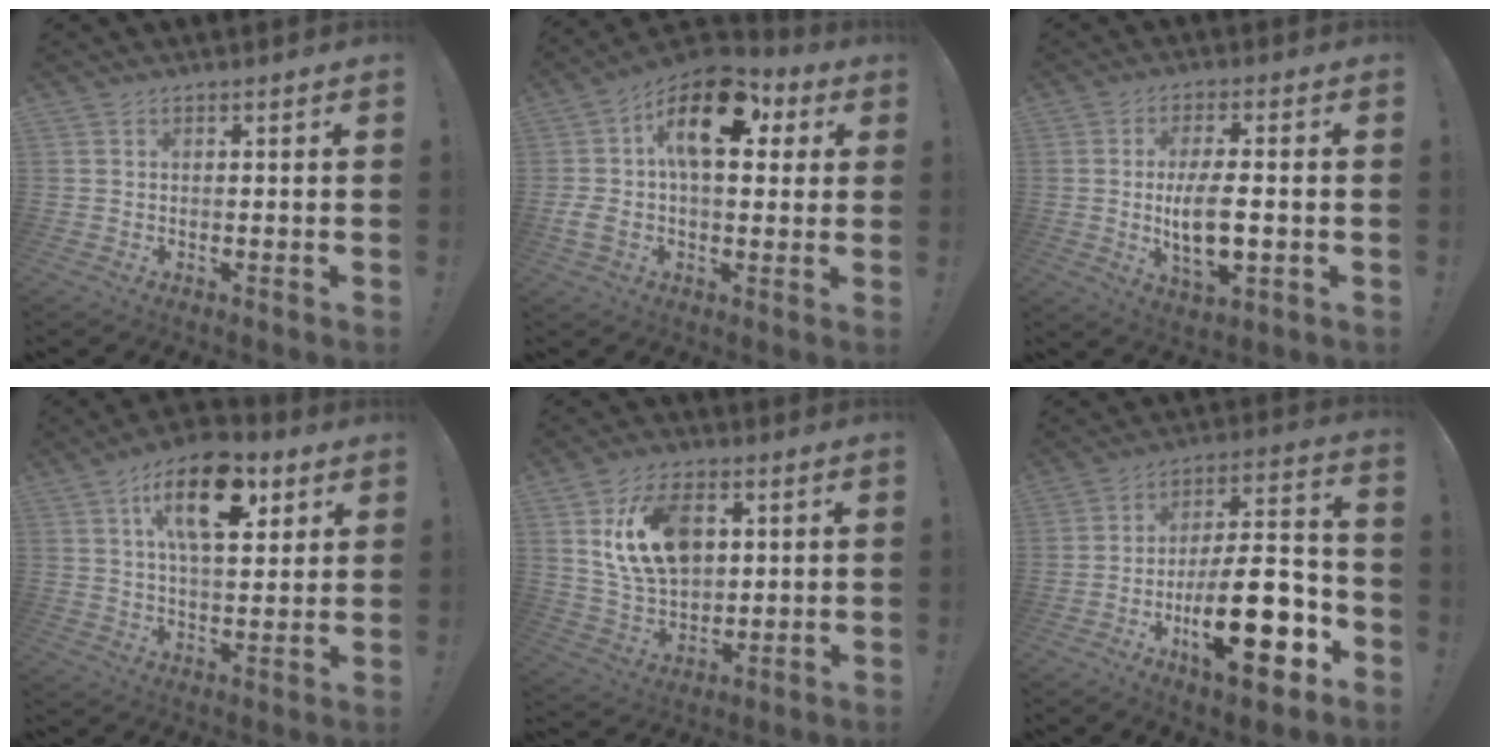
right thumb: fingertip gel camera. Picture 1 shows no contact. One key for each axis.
{"total": 19.2, "fx": 4.6, "fy": 10.6, "fz": 15.3, "tx": -0.251, "ty": -0.011, "tz": 0.079}
{"total": 11.0, "fx": -0.9, "fy": 4.1, "fz": 10.1, "tx": -0.179, "ty": -0.012, "tz": -0.023}
{"total": 17.7, "fx": 7.7, "fy": 8.5, "fz": 13.5, "tx": -0.203, "ty": -0.020, "tz": 0.130}
{"total": 16.4, "fx": 5.0, "fy": 11.0, "fz": 11.0, "tx": -0.189, "ty": -0.012, "tz": 0.094}
{"total": 23.9, "fx": -8.9, "fy": 8.5, "fz": 20.5, "tx": -0.333, "ty": 0.046, "tz": -0.141}